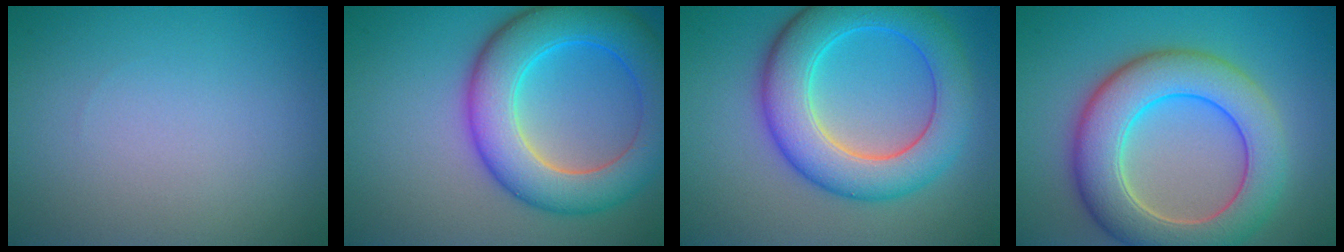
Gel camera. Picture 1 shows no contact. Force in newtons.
{"total": 8.8, "press": 8.8, "slide": 0.1}
{"total": 8.2, "press": 8.2, "slide": 0.1}
{"total": 8.6, "press": 8.6, "slide": 0.5}